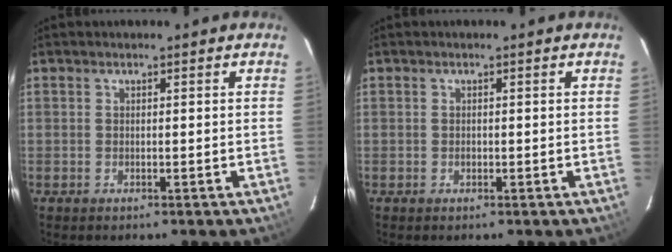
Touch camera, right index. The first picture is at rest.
{"total": 0.7, "force": [-0.2, 0.5, 0.5], "torque": [-0.009, 0.002, -0.003]}